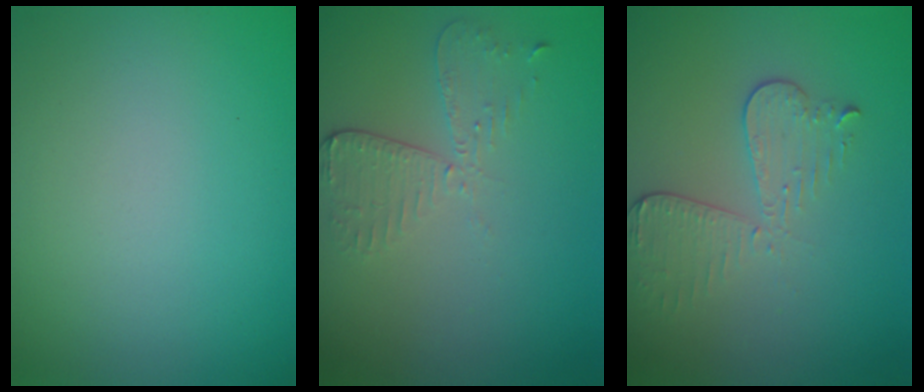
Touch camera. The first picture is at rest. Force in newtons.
{"total": 2.7, "press": 2.4, "slide": 1.2}
{"total": 3.1, "press": 2.7, "slide": 1.4}